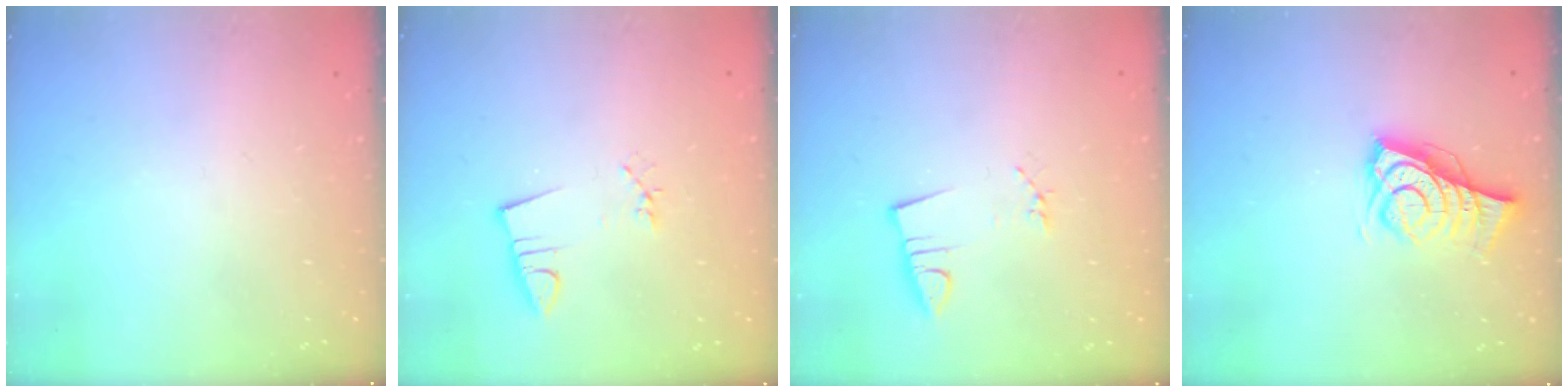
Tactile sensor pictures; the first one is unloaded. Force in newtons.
{"total": 2.9, "press": 1.6, "slide": 2.4}
{"total": 3.0, "press": 1.6, "slide": 2.5}
{"total": 9.3, "press": 8.8, "slide": 2.9}